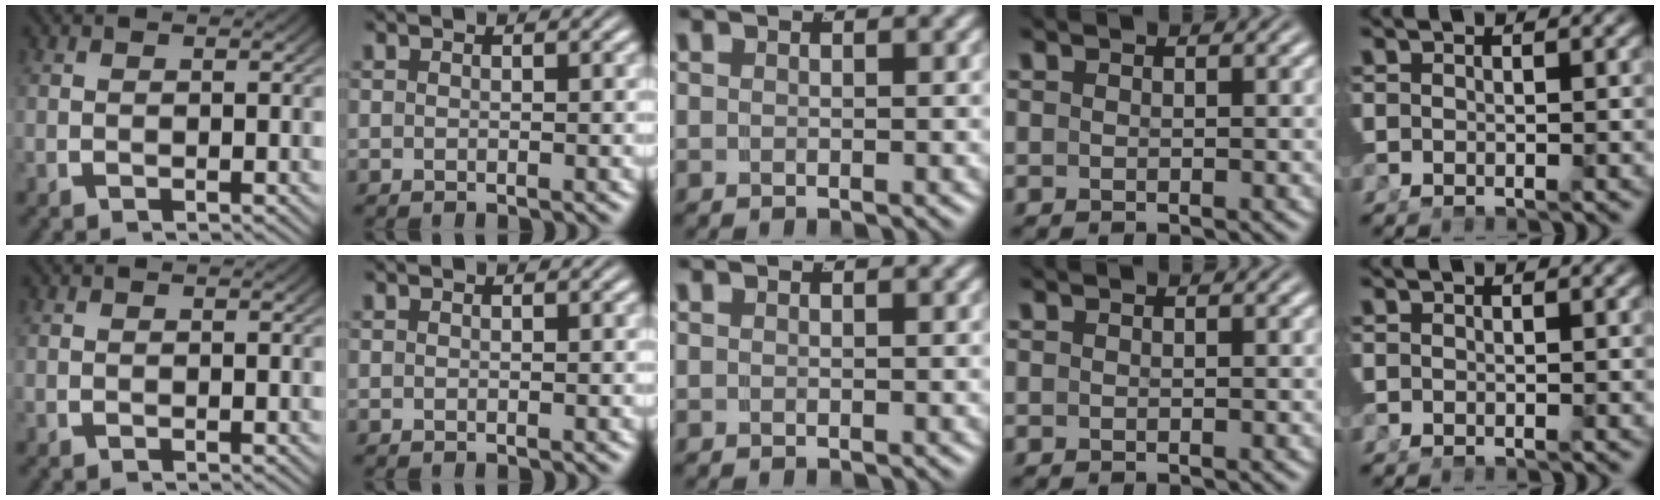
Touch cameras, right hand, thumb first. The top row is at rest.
{}